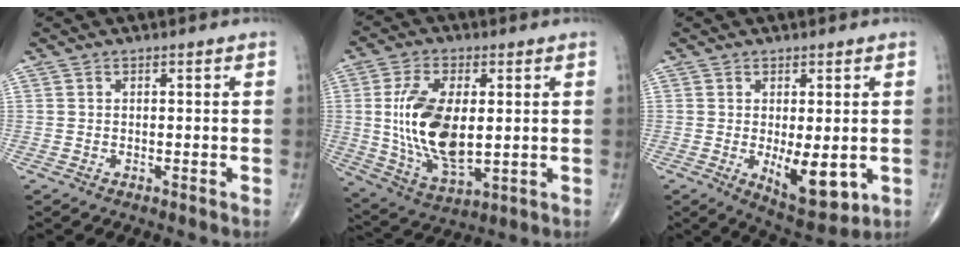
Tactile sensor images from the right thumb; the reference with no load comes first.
{"total": 16.4, "force": [1.1, 8.3, 14.1], "torque": [-0.269, -0.017, 0.031]}
{"total": 9.1, "force": [-1.6, 3.8, 8.1], "torque": [-0.107, -0.023, -0.012]}